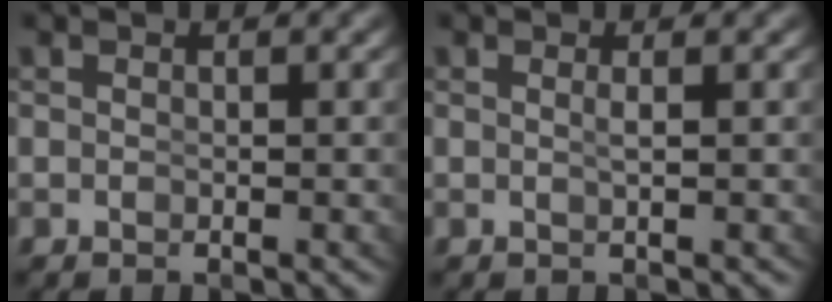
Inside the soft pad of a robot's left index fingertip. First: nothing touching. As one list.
[{"total": 0.9, "force": [0.0, -0.8, 0.5], "torque": [-0.012, -0.011, 0.006]}]